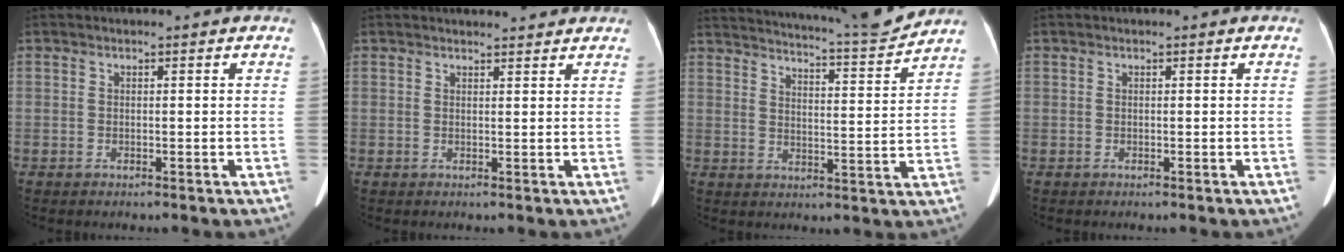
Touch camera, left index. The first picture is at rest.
{"total": 4.0, "force": [3.9, 0.5, 0.9], "torque": [-0.014, 0.014, 0.044]}
{"total": 14.3, "force": [13.7, -1.2, 4.0], "torque": [-0.071, -0.041, 0.190]}
{"total": 0.0}